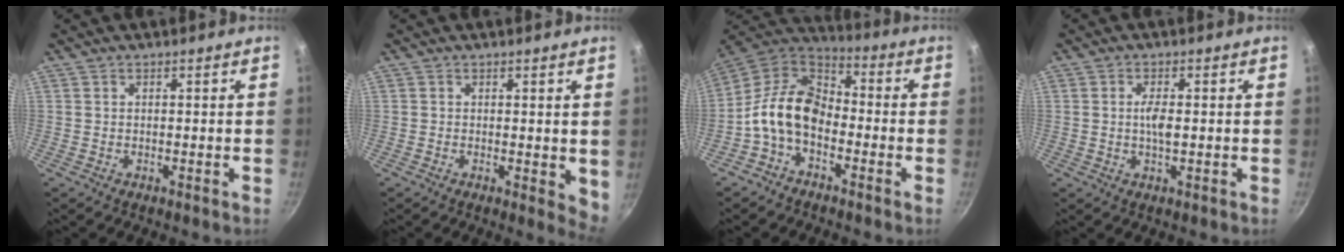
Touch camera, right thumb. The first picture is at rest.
{"total": 3.8, "force": [0.3, 1.8, 3.3], "torque": [-0.036, -0.009, 0.003]}
{"total": 12.9, "force": [-3.5, 8.7, 8.8], "torque": [-0.142, 0.049, -0.089]}
{"total": 2.9, "force": [0.1, 0.9, 2.7], "torque": [-0.051, 0.001, 0.000]}